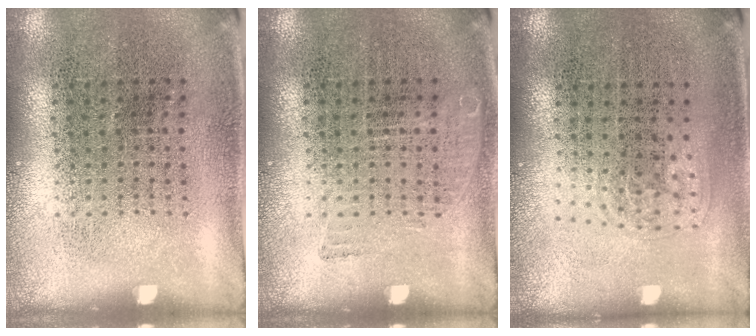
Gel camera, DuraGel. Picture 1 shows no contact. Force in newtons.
{"total": 0.7, "press": 0.7, "slide": 0.2}
{"total": 0.9, "press": 0.6, "slide": 0.7}